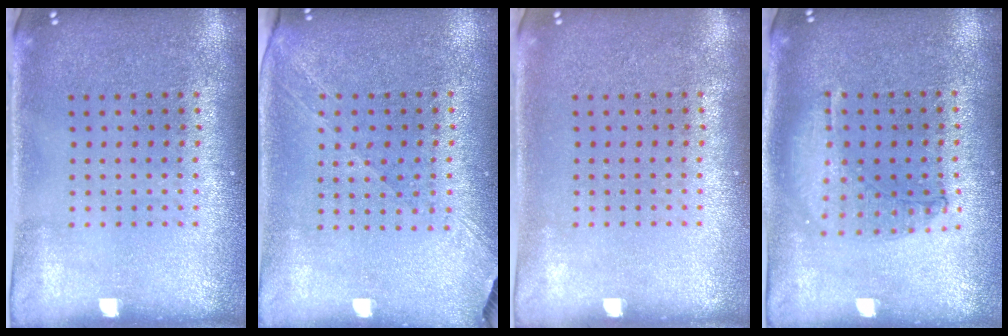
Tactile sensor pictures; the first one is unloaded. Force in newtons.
{"total": 1.4, "press": 1.2, "slide": 0.8}
{"total": 0.0}
{"total": 0.7, "press": 0.7, "slide": 0.2}